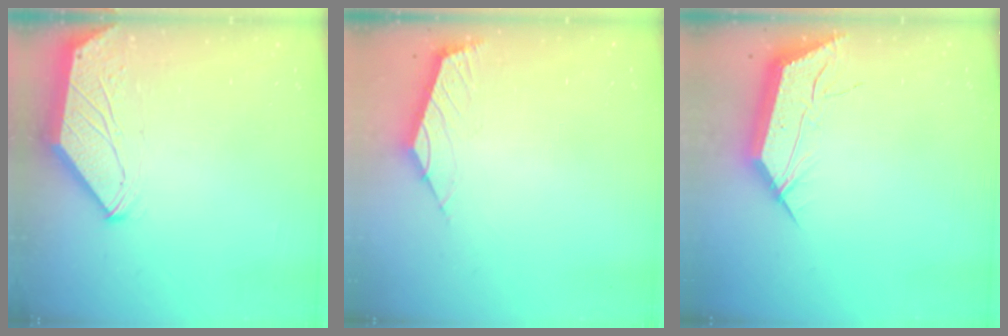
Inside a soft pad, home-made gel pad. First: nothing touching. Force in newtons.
{"total": 2.4, "press": 2.3, "slide": 0.6}
{"total": 13.1, "press": 13.1, "slide": 0.7}